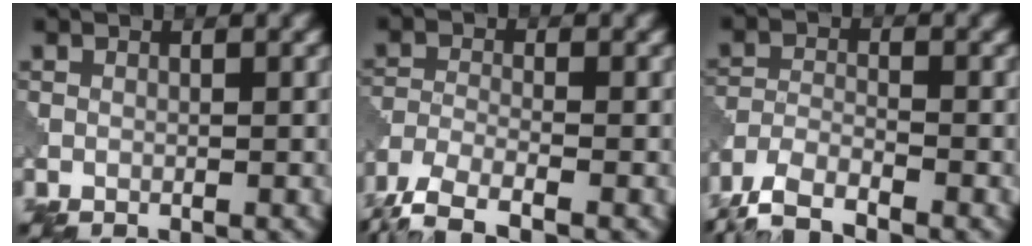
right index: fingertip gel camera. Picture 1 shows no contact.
{"total": 5.3, "force": [-4.3, 1.2, 2.9], "torque": [-0.059, -0.012, -0.092]}
{"total": 4.9, "force": [-4.2, 1.1, 2.3], "torque": [-0.046, -0.008, -0.091]}